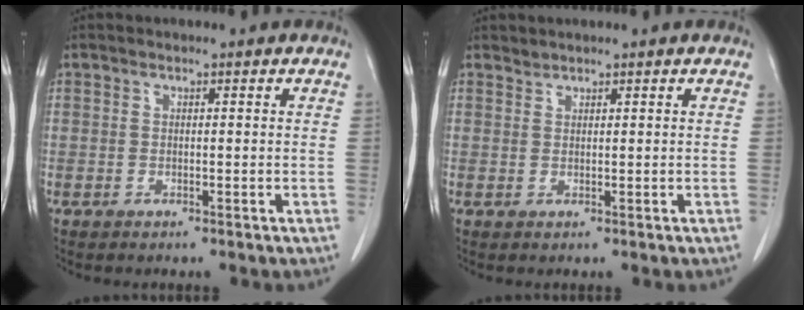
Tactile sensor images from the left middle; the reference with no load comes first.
{"total": 0.7, "force": [0.7, 0.0, -0.2], "torque": [0.000, -0.002, 0.013]}